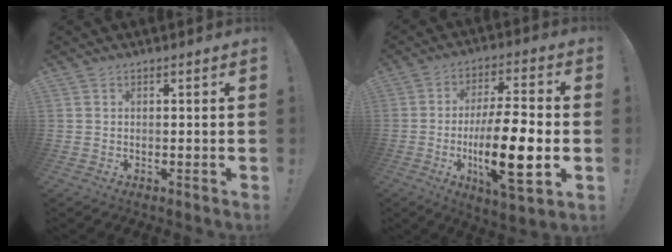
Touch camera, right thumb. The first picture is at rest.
{"total": 18.4, "force": [-3.8, 5.2, 17.3], "torque": [-0.296, 0.000, -0.065]}